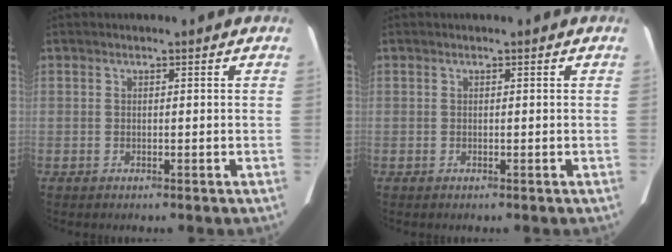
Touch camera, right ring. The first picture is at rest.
{"total": 0.0}